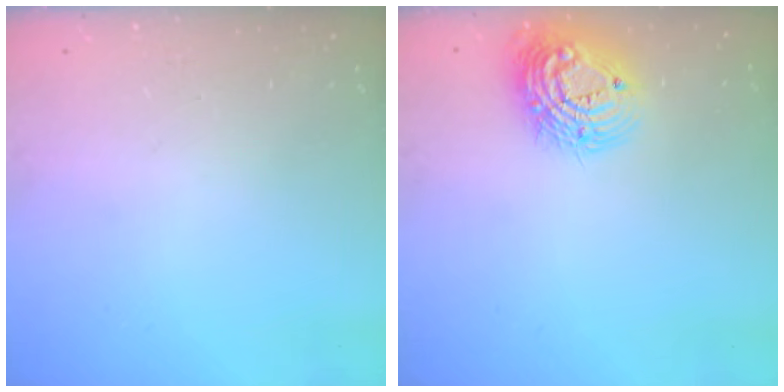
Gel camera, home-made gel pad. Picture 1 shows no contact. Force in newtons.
{"total": 13.9, "press": 13.9, "slide": 1.0}